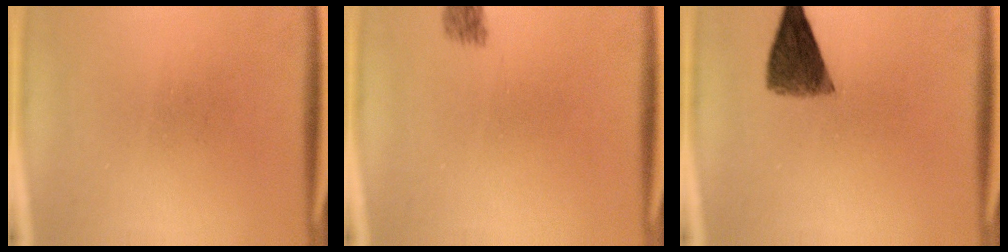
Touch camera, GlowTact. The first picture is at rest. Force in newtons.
{"total": 2.1}
{"total": 7.6}